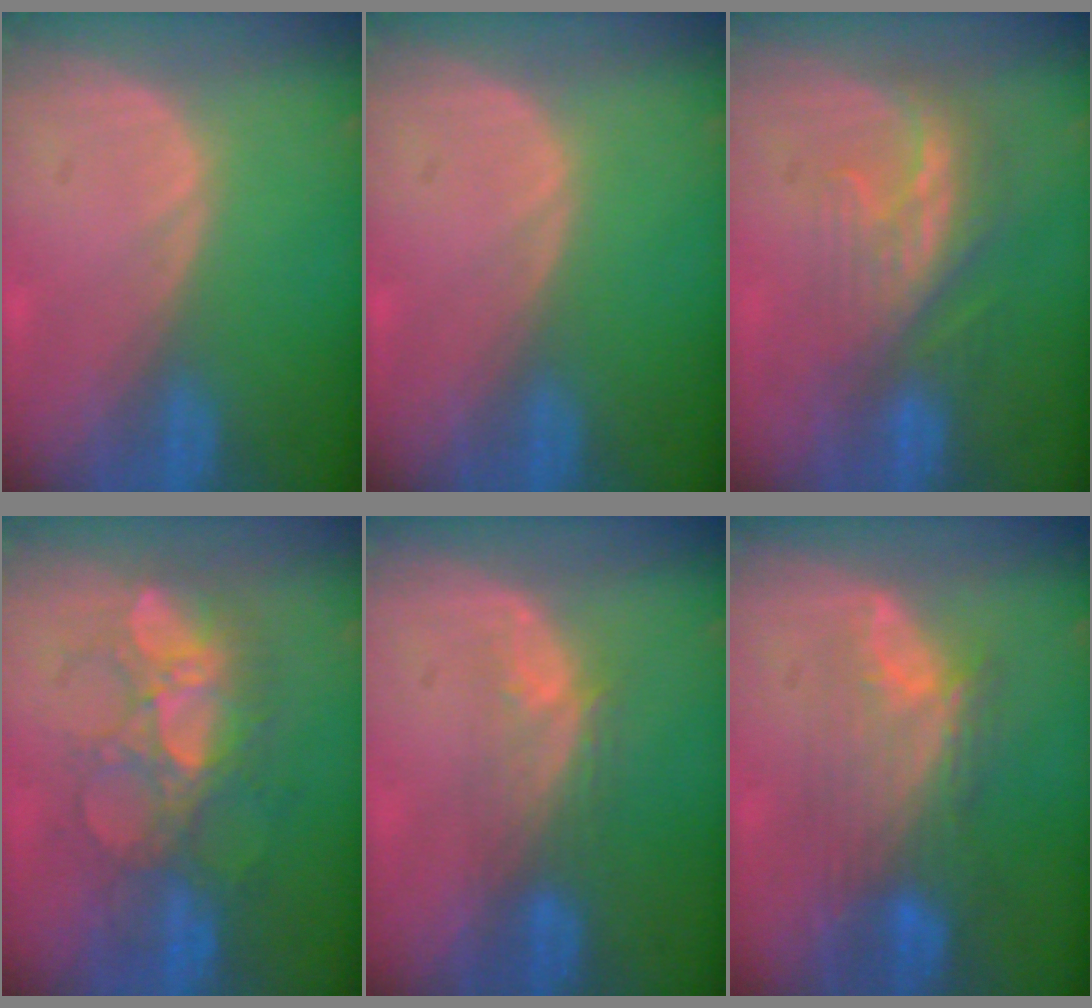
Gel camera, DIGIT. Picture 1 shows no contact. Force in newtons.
{"total": 0.0}
{"total": 8.4, "press": 7.2, "slide": 4.2}
{"total": 8.8, "press": 8.7, "slide": 1.6}
{"total": 4.0, "press": 3.7, "slide": 1.6}
{"total": 8.2, "press": 7.6, "slide": 3.1}